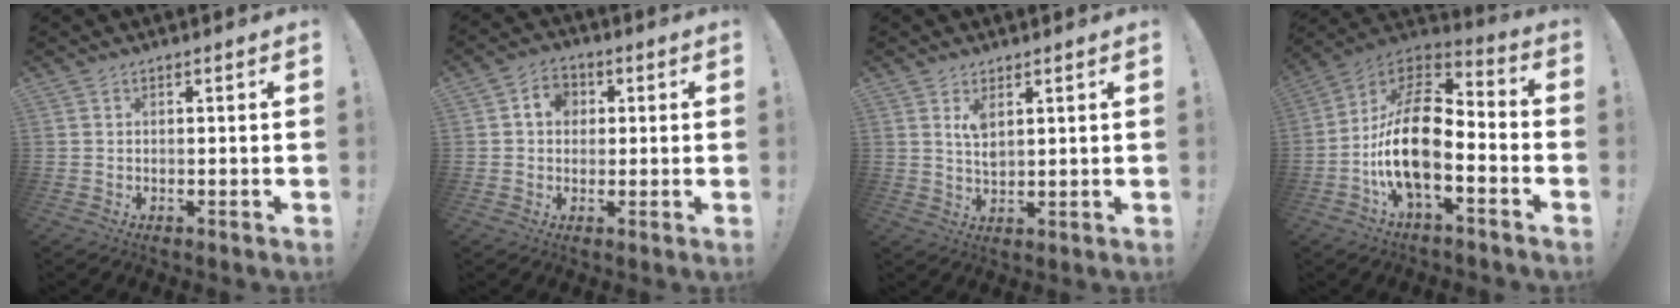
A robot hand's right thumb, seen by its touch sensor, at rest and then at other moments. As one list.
[{"total": 6.2, "force": [1.1, 5.1, 3.3], "torque": [-0.053, 0.010, 0.020]}, {"total": 4.0, "force": [2.3, 1.6, 2.9], "torque": [-0.051, -0.010, 0.039]}, {"total": 18.9, "force": [-4.6, 9.0, 15.9], "torque": [-0.311, 0.022, -0.077]}]